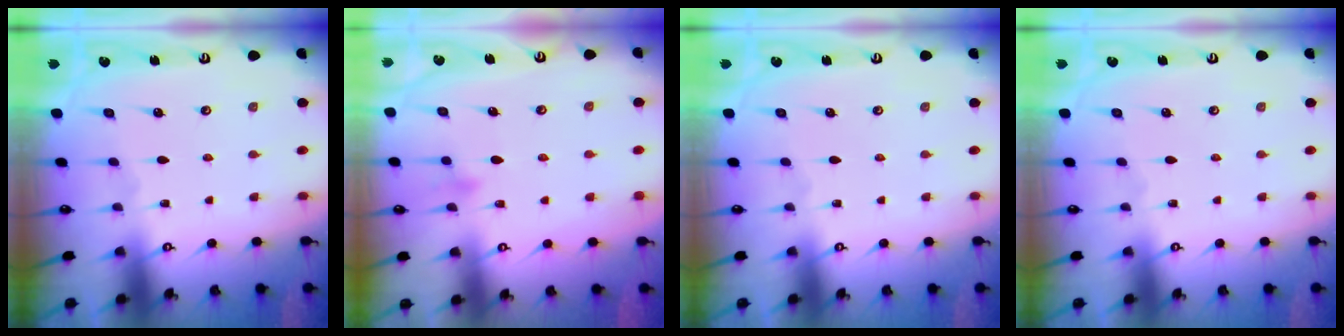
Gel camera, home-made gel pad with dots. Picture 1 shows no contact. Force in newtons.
{"total": 9.1, "press": 9.0, "slide": 0.6}
{"total": 0.0}
{"total": 0.0}